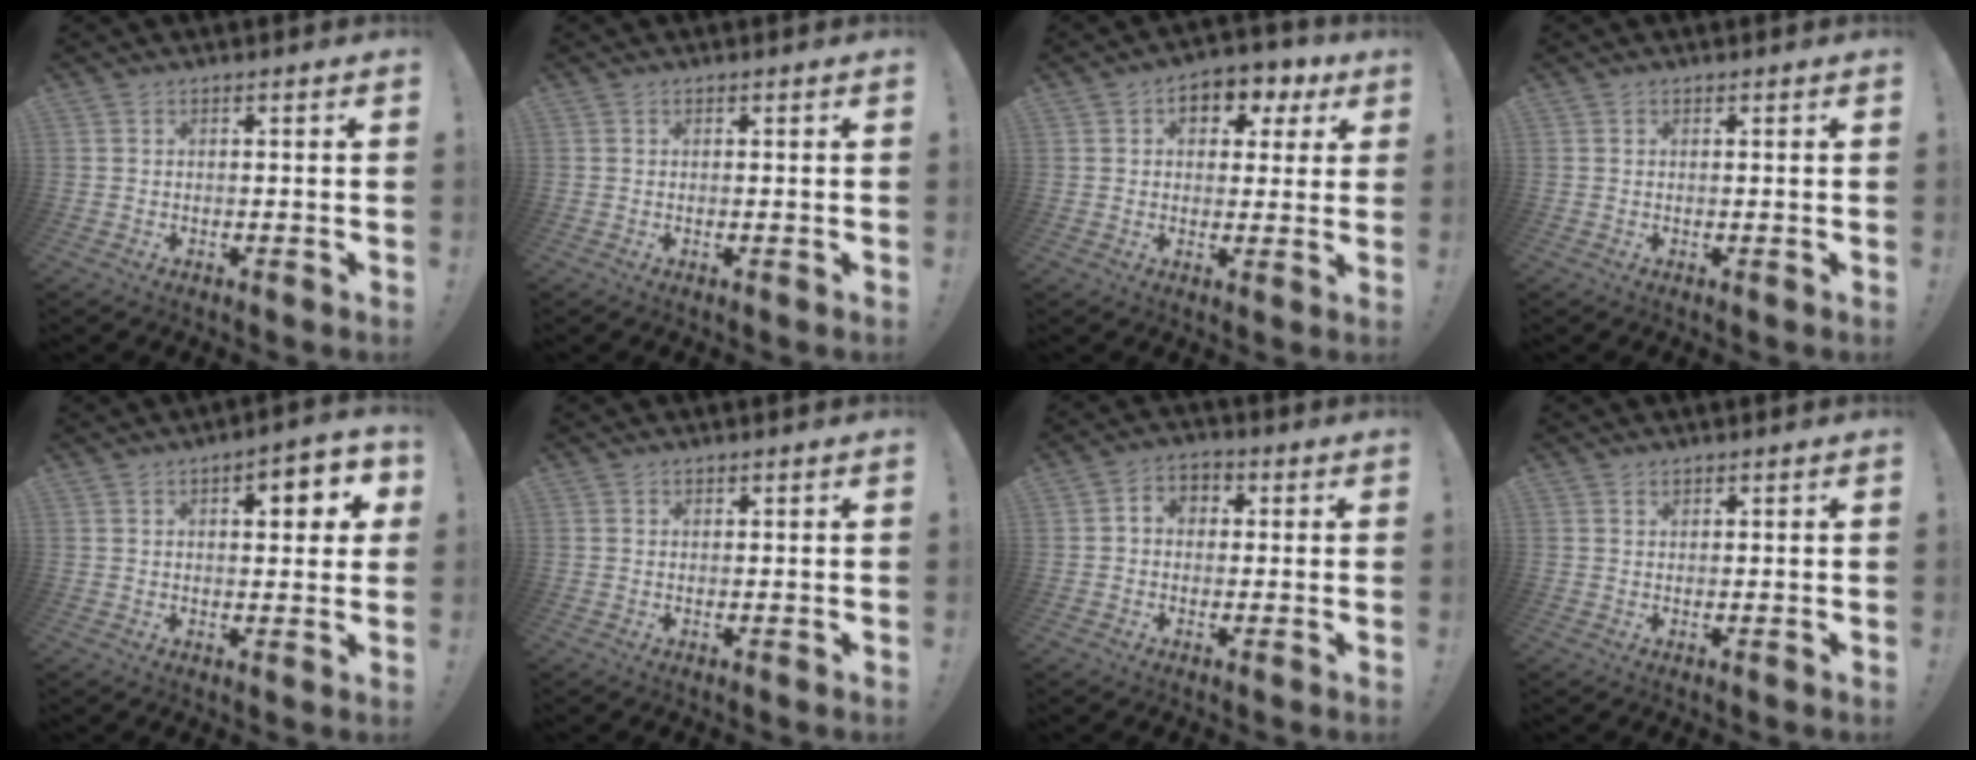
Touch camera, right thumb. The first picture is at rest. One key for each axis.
{"total": 0.0}
{"total": 7.5, "fx": 2.5, "fy": 5.6, "fz": 4.3, "tx": -0.044, "ty": -0.009, "tz": 0.046}
{"total": 0.0}
{"total": 6.1, "fx": 2.0, "fy": 2.8, "fz": 5.1, "tx": -0.055, "ty": -0.010, "tz": 0.024}
{"total": 0.8, "fx": 0.6, "fy": 0.4, "fz": -0.2, "tx": 0.010, "ty": -0.002, "tz": 0.011}
{"total": 4.5, "fx": 0.2, "fy": 3.8, "fz": 2.3, "tx": -0.030, "ty": 0.007, "tz": 0.004}
{"total": 1.1, "fx": 1.0, "fy": 0.5, "fz": 0.1, "tx": 0.006, "ty": -0.002, "tz": 0.017}